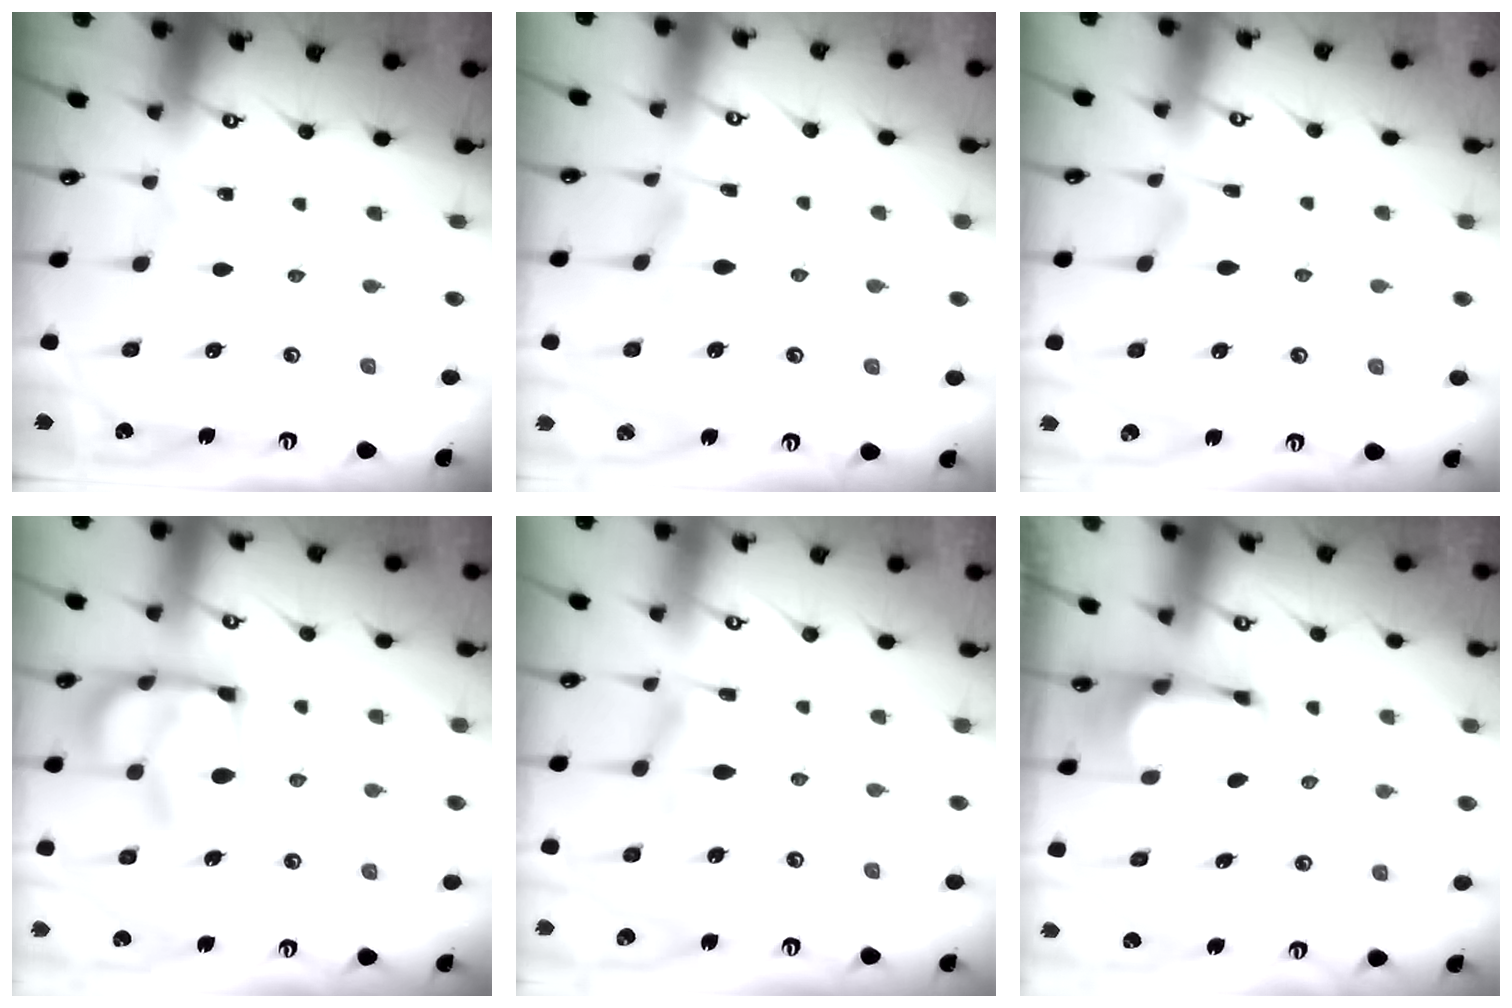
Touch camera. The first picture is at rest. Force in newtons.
{"total": 2.6, "press": 2.3, "slide": 1.0}
{"total": 2.2, "press": 1.9, "slide": 1.1}
{"total": 13.3, "press": 13.2, "slide": 1.1}
{"total": 1.4, "press": 0.3, "slide": 1.3}
{"total": 2.3, "press": 2.3, "slide": 0.4}